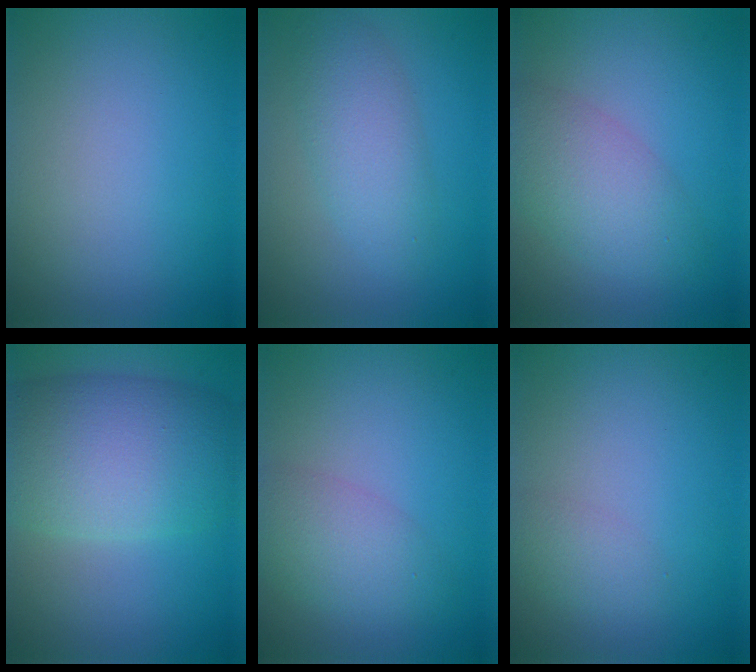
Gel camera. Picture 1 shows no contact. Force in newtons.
{"total": 3.9, "press": 3.9, "slide": 0.2}
{"total": 4.8, "press": 4.8, "slide": 0.3}
{"total": 10.1, "press": 10.1, "slide": 0.4}
{"total": 3.7, "press": 3.7, "slide": 0.2}
{"total": 1.5, "press": 1.5, "slide": 0.0}